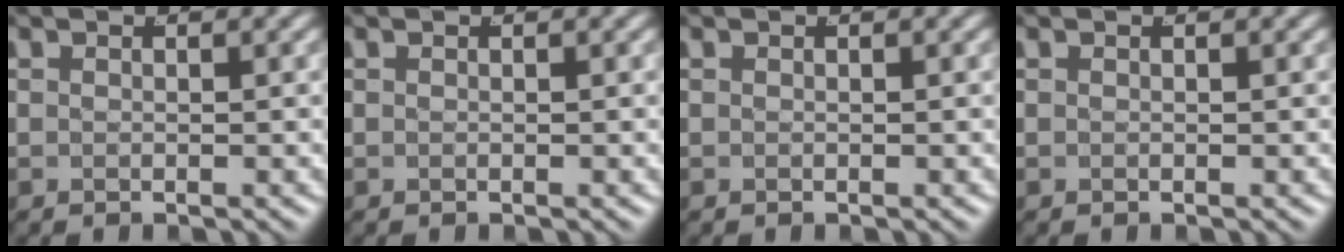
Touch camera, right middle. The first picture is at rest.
{"total": 0.0}
{"total": 0.0}
{"total": 0.0}